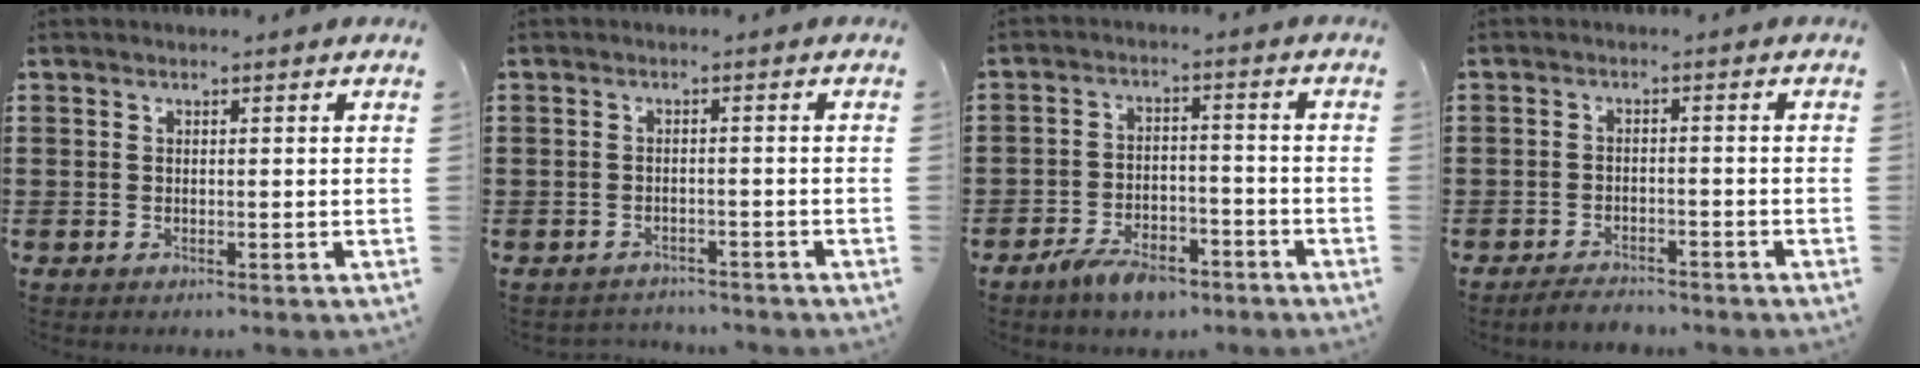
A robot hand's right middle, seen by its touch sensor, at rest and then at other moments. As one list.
[{"total": 1.8, "force": [-1.7, 0.3, -0.2], "torque": [-0.004, 0.000, -0.039]}, {"total": 5.4, "force": [-4.4, 1.8, 2.6], "torque": [-0.060, 0.005, -0.086]}, {"total": 2.6, "force": [-2.5, 0.4, 0.4], "torque": [-0.011, 0.000, -0.052]}]